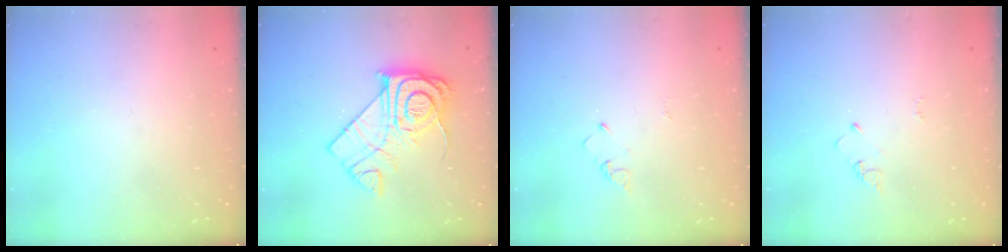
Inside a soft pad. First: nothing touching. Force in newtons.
{"total": 16.2, "press": 16.1, "slide": 1.5}
{"total": 2.0, "press": 2.0, "slide": 0.3}
{"total": 2.4, "press": 2.4, "slide": 0.3}